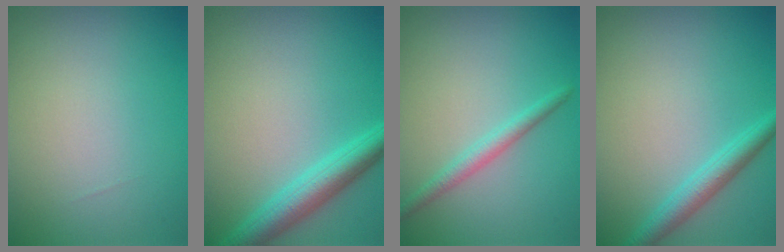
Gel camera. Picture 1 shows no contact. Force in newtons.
{"total": 4.1, "press": 4.1, "slide": 0.2}
{"total": 1.8, "press": 1.8, "slide": 0.1}
{"total": 2.6, "press": 2.6, "slide": 0.1}